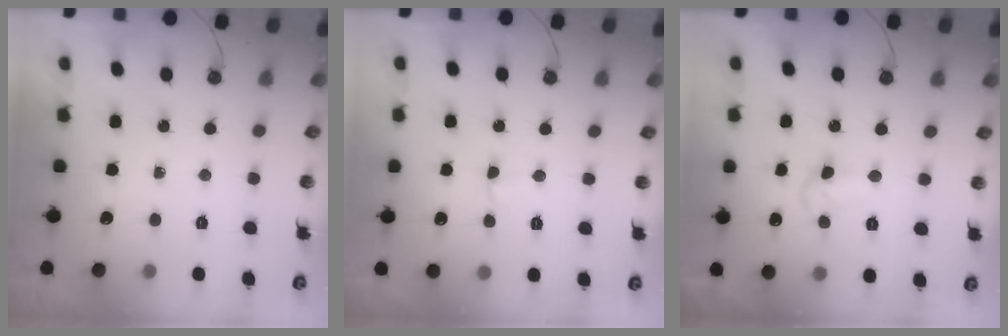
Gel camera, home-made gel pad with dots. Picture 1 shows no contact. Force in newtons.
{"total": 2.9, "press": 2.9, "slide": 0.6}
{"total": 6.0, "press": 4.8, "slide": 3.6}